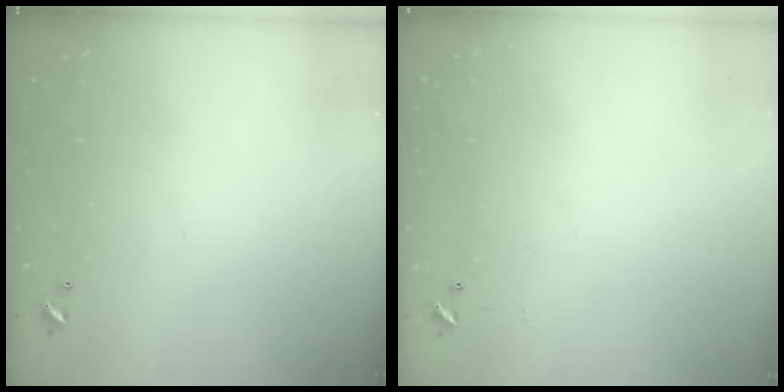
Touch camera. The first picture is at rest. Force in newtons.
{"total": 7.8, "press": 7.8, "slide": 0.7}